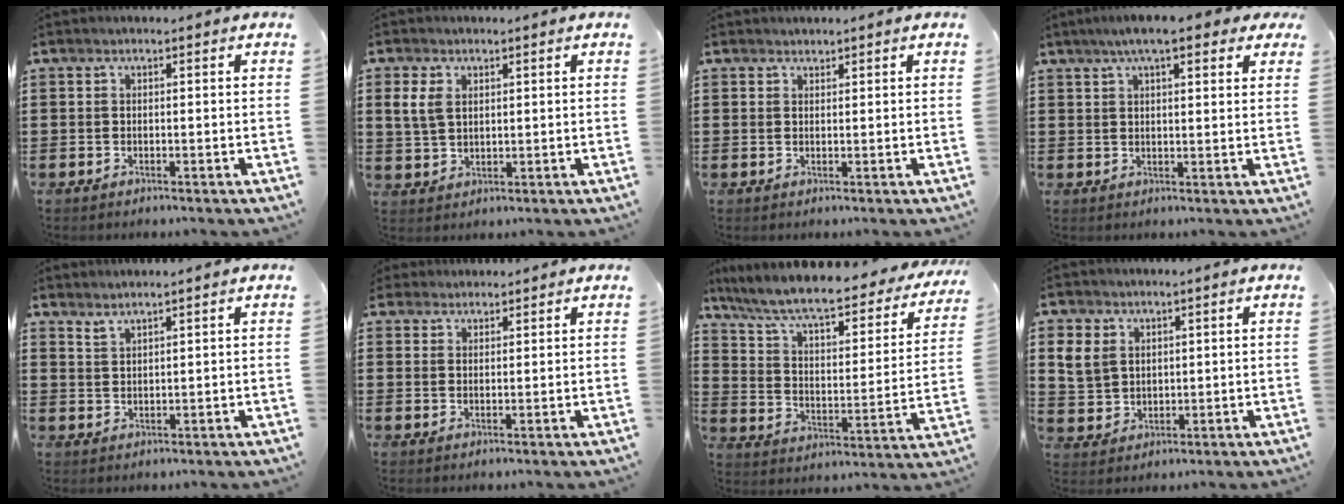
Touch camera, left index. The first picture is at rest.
{"total": 4.0, "force": [1.6, 2.8, 2.4], "torque": [-0.063, 0.008, 0.025]}
{"total": 0.9, "force": [0.9, 0.2, -0.1], "torque": [-0.001, -0.001, 0.019]}
{"total": 6.0, "force": [4.3, 1.0, 4.2], "torque": [-0.083, 0.003, 0.073]}
{"total": 1.8, "force": [1.7, -0.1, 0.3], "torque": [-0.009, 0.001, 0.034]}
{"total": 2.2, "force": [2.0, 0.8, -0.3], "torque": [-0.001, 0.006, 0.040]}
{"total": 7.9, "force": [6.8, 0.9, 4.0], "torque": [-0.106, -0.050, 0.110]}
{"total": 5.1, "force": [2.4, 4.2, 1.6], "torque": [-0.057, 0.013, 0.045]}